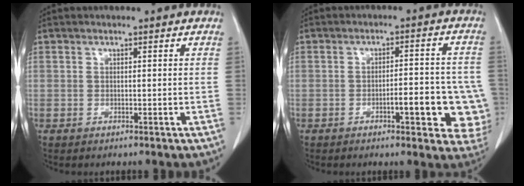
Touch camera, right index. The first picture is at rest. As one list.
[{"total": 10.3, "force": [-3.4, 2.6, 9.4], "torque": [-0.090, 0.012, -0.041]}]